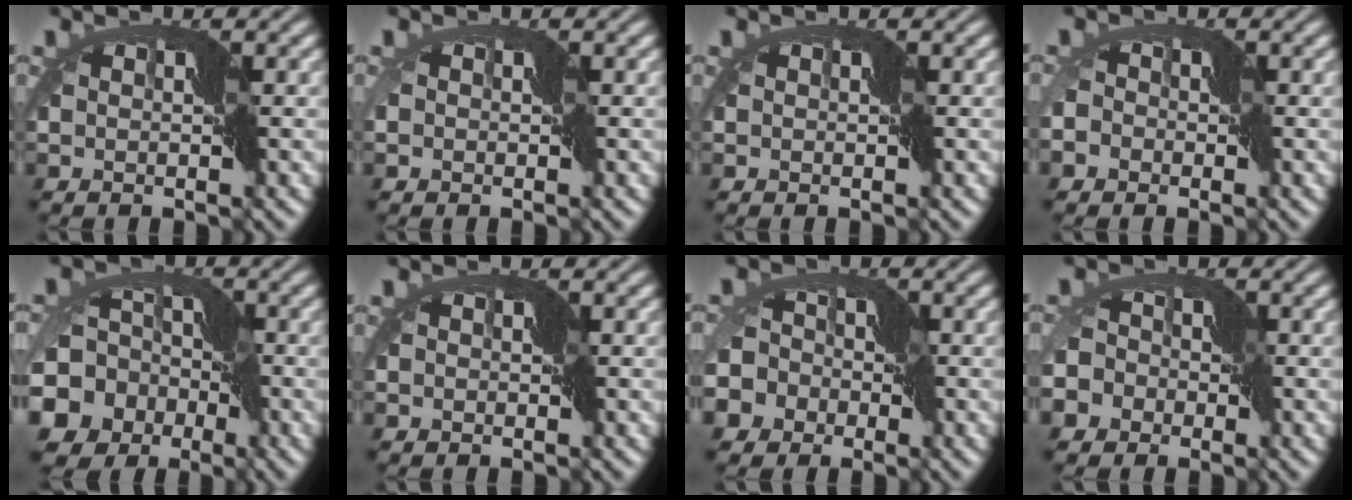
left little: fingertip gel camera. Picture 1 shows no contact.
{"total": 1.0, "force": [-0.3, 0.8, 0.5], "torque": [-0.010, -0.002, -0.003]}
{"total": 0.0}
{"total": 4.3, "force": [-2.3, 3.3, 1.5], "torque": [-0.016, -0.003, -0.051]}
{"total": 13.3, "force": [-4.9, 11.1, 5.4], "torque": [-0.118, -0.035, -0.108]}
{"total": 1.1, "force": [-0.5, 0.9, 0.4], "torque": [-0.002, 0.000, -0.008]}
{"total": 7.6, "force": [-3.4, 6.1, 2.9], "torque": [-0.041, -0.007, -0.081]}
{"total": 7.8, "force": [-4.2, 6.0, 2.8], "torque": [-0.042, -0.012, -0.087]}